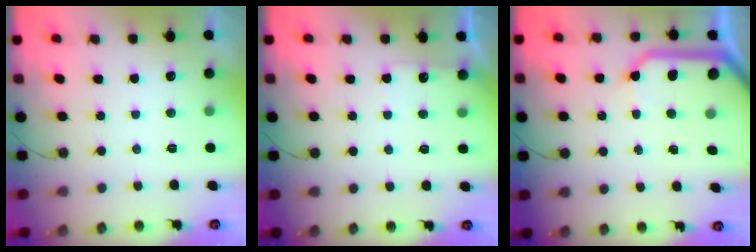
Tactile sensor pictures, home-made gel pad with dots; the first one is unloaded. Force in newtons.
{"total": 5.0, "press": 4.9, "slide": 0.8}
{"total": 13.5, "press": 13.4, "slide": 1.7}